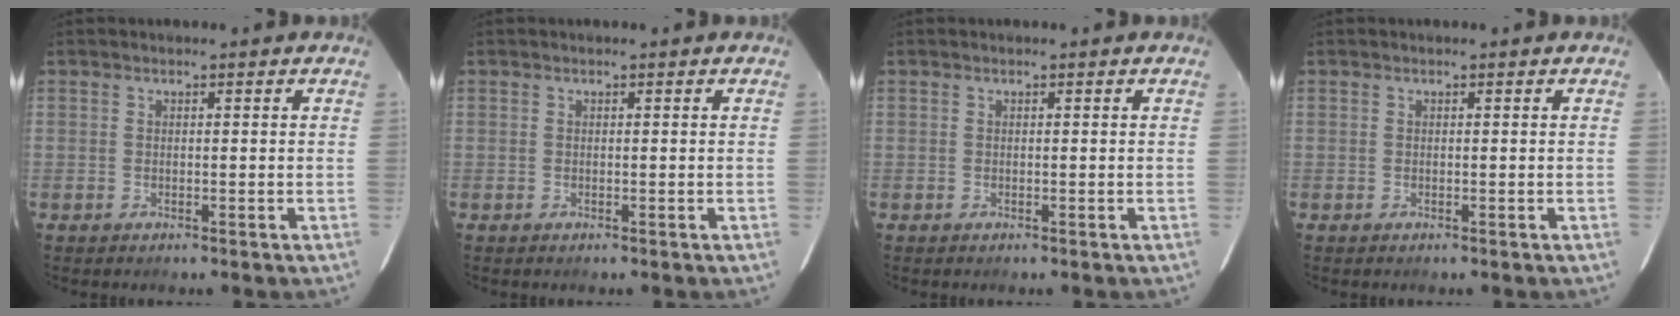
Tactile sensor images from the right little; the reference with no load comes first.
{"total": 0.0}
{"total": 0.0}
{"total": 0.0}